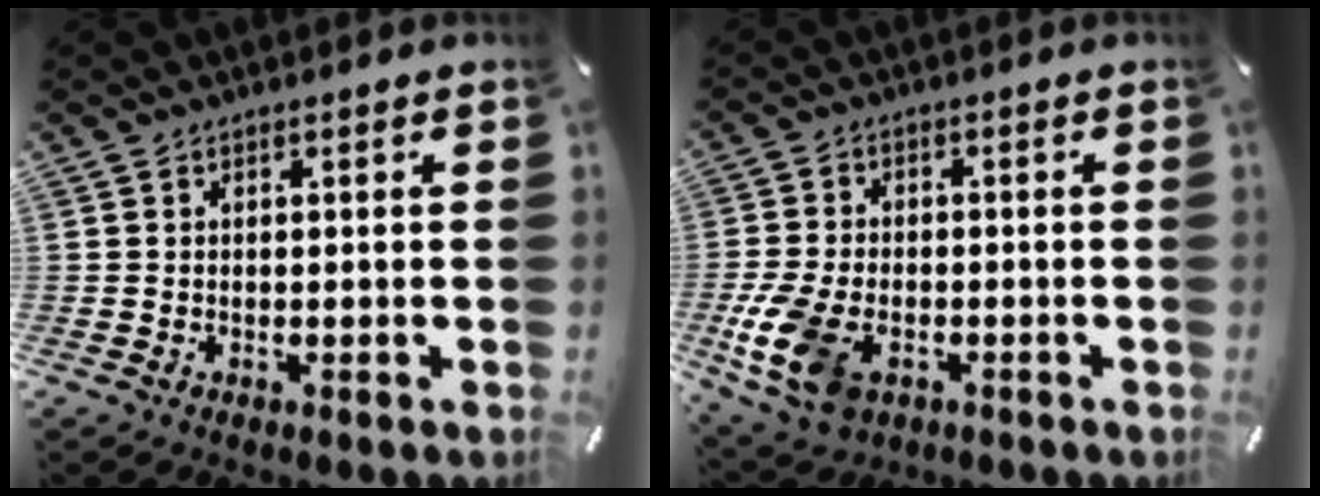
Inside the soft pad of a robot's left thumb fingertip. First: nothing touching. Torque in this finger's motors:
{"motor_torque": [0.85, 1.73, 0.47, -0.04, 0.30]}